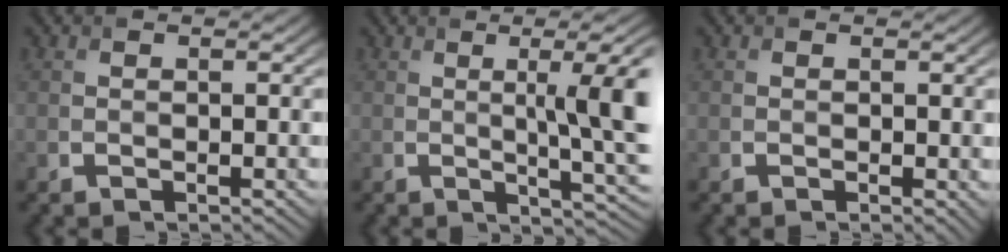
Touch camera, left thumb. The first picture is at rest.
{"total": 9.8, "force": [0.7, 2.2, 9.5], "torque": [-0.114, 0.018, 0.021]}
{"total": 0.5, "force": [-0.1, 0.1, 0.5], "torque": [-0.010, -0.001, 0.000]}